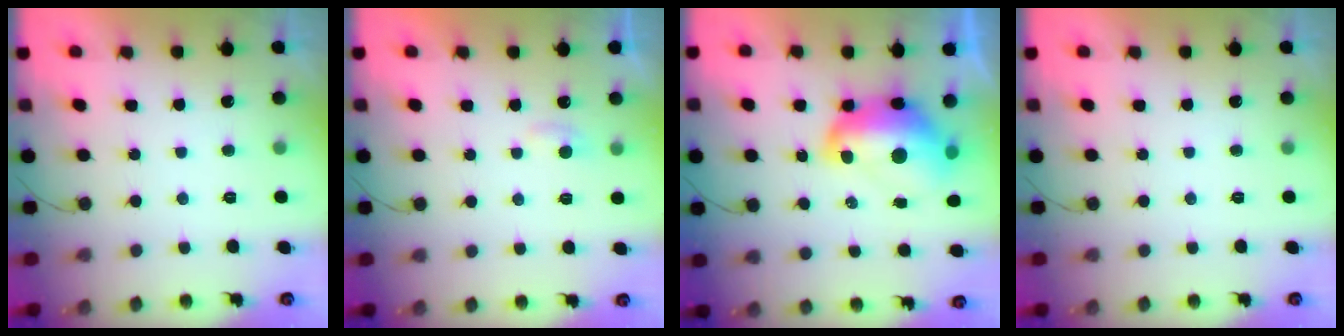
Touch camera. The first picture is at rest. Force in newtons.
{"total": 3.4, "press": 3.3, "slide": 0.4}
{"total": 15.2, "press": 15.2, "slide": 1.2}
{"total": 0.0}